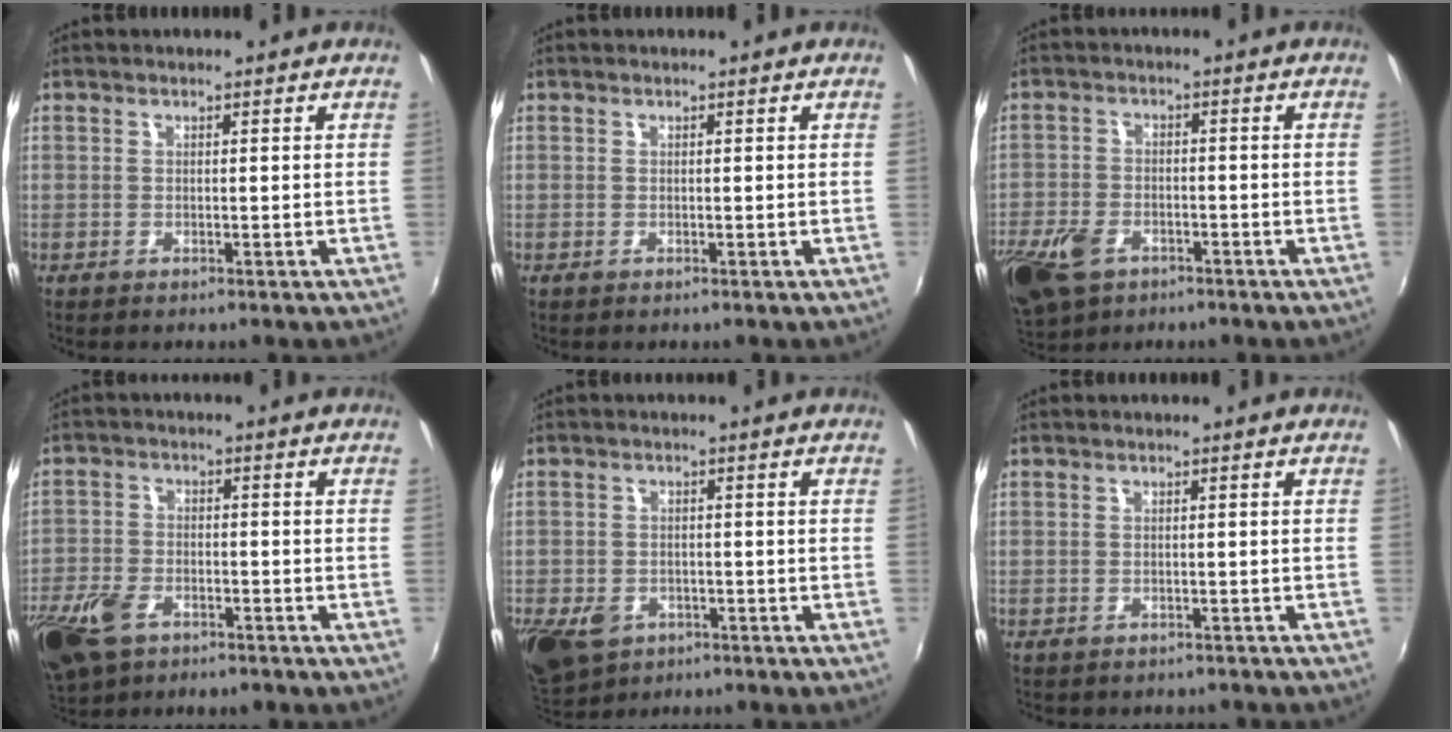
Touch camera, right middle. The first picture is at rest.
{"total": 0.0}
{"total": 12.5, "force": [-6.9, 7.7, 7.0], "torque": [-0.184, -0.024, -0.125]}
{"total": 12.1, "force": [-7.0, 6.8, 7.0], "torque": [-0.182, -0.022, -0.133]}
{"total": 9.8, "force": [-5.1, 6.6, 5.1], "torque": [-0.126, -0.022, -0.084]}
{"total": 3.0, "force": [-2.6, 1.1, 0.9], "torque": [-0.022, -0.012, -0.031]}